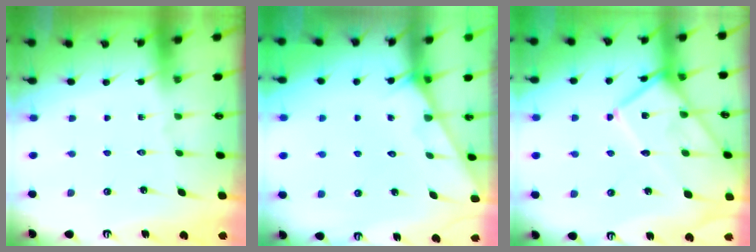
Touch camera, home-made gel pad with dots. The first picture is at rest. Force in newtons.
{"total": 2.0, "press": 2.0, "slide": 0.1}
{"total": 15.7, "press": 15.6, "slide": 1.3}